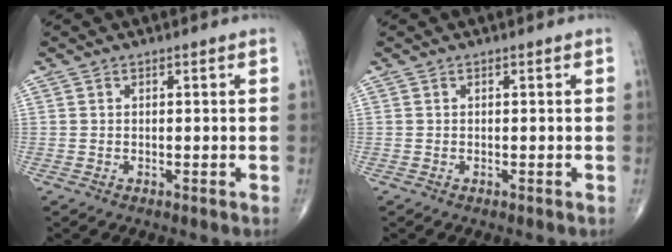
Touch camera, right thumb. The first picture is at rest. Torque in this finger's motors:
{"motor_torque": [2.02, 2.16, -0.06, -0.12, -0.02]}